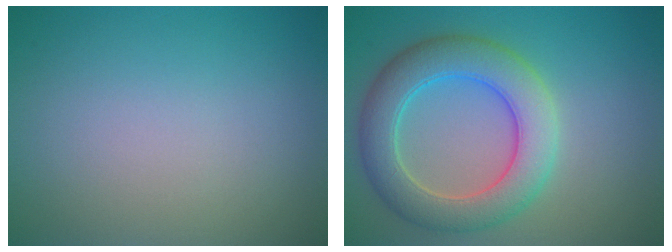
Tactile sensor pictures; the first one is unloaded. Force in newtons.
{"total": 7.2, "press": 7.2, "slide": 0.2}